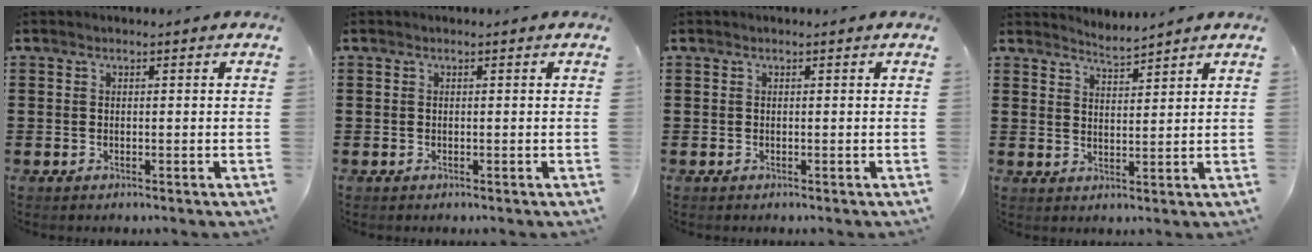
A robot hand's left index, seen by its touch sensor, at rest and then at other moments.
{"total": 0.0}
{"total": 0.0}
{"total": 2.8, "force": [2.7, -0.4, 0.0], "torque": [-0.007, -0.011, 0.050]}